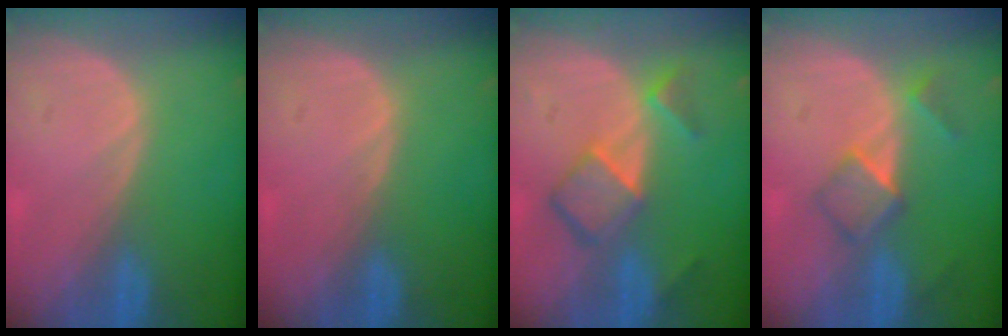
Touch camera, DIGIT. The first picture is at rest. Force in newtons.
{"total": 0.0}
{"total": 6.9, "press": 6.0, "slide": 3.5}
{"total": 5.2, "press": 4.5, "slide": 2.5}